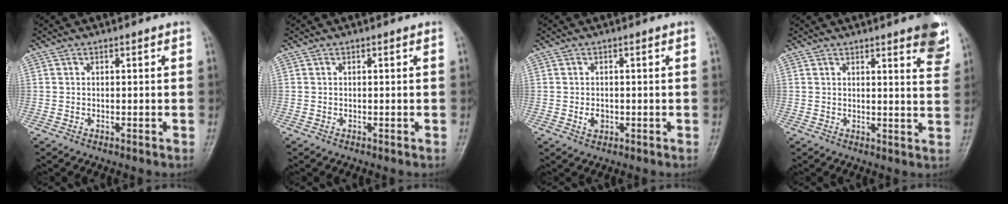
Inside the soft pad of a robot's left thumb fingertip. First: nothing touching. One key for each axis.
{"total": 0.0}
{"total": 1.9, "fx": -0.3, "fy": 1.4, "fz": 1.2, "tx": -0.017, "ty": 0.000, "tz": -0.004}
{"total": 8.1, "fx": 5.1, "fy": 1.5, "fz": 6.1, "tx": -0.057, "ty": -0.022, "tz": 0.053}